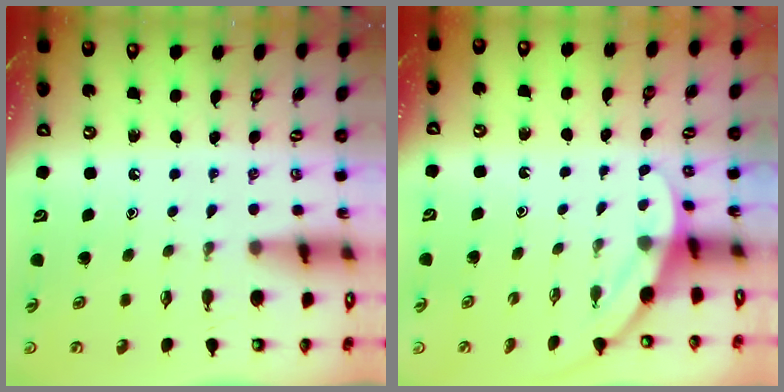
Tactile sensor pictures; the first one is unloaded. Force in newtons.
{"total": 2.8, "press": 2.8, "slide": 0.1}